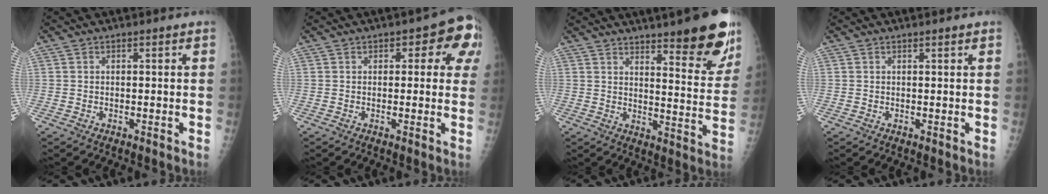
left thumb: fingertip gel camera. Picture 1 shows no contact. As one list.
[{"total": 8.4, "force": [2.8, 4.3, 6.6], "torque": [-0.030, 0.001, 0.020]}, {"total": 16.8, "force": [11.5, 3.7, 11.7], "torque": [-0.115, -0.077, 0.156]}, {"total": 0.7, "force": [0.6, 0.0, 0.4], "torque": [-0.005, -0.001, 0.009]}]